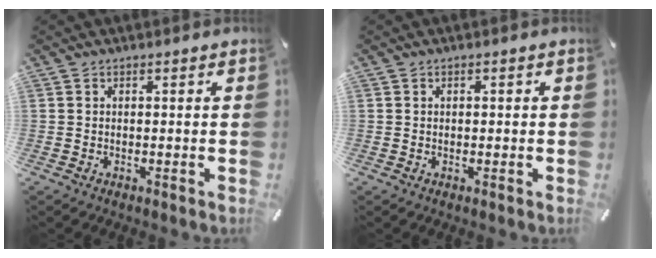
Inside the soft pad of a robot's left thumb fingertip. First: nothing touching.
{"total": 0.5, "force": [0.0, 0.5, 0.2], "torque": [-0.005, 0.002, -0.001]}